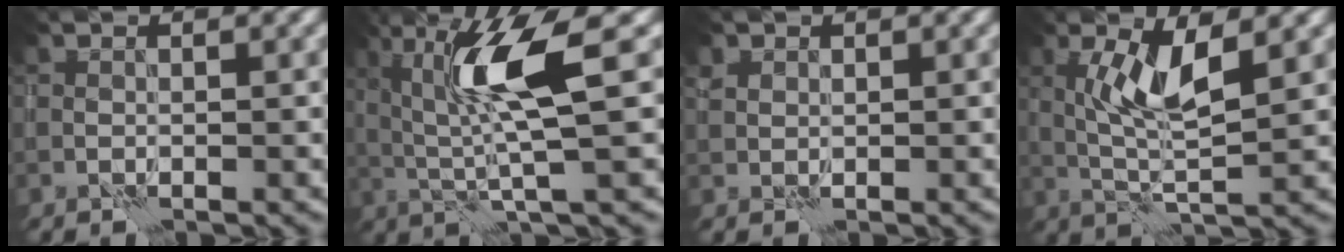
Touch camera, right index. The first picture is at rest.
{"total": 6.8, "force": [1.9, 1.1, 6.4], "torque": [-0.120, -0.001, 0.037]}
{"total": 1.2, "force": [0.8, 0.9, -0.1], "torque": [0.005, 0.002, 0.014]}
{"total": 4.7, "force": [1.4, 1.2, 4.3], "torque": [-0.085, 0.001, 0.030]}